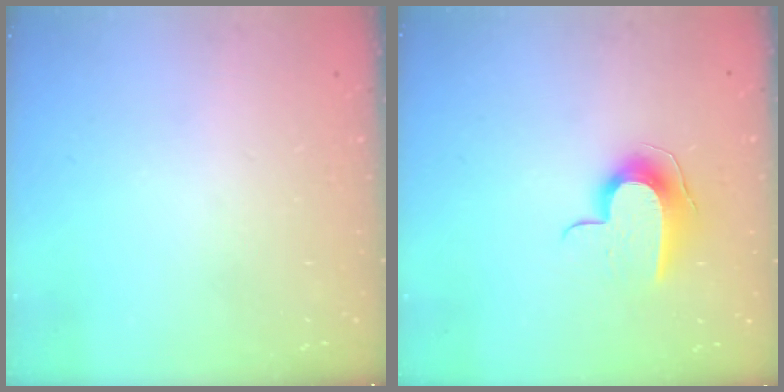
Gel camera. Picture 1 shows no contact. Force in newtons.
{"total": 9.0, "press": 9.0, "slide": 0.5}